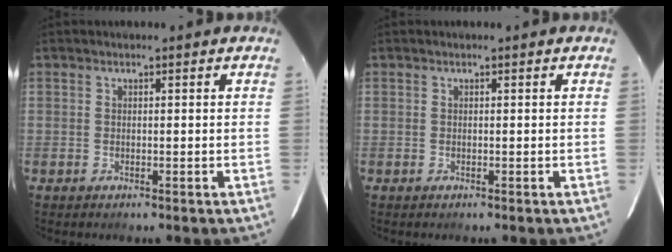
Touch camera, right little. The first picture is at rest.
{"total": 0.0}